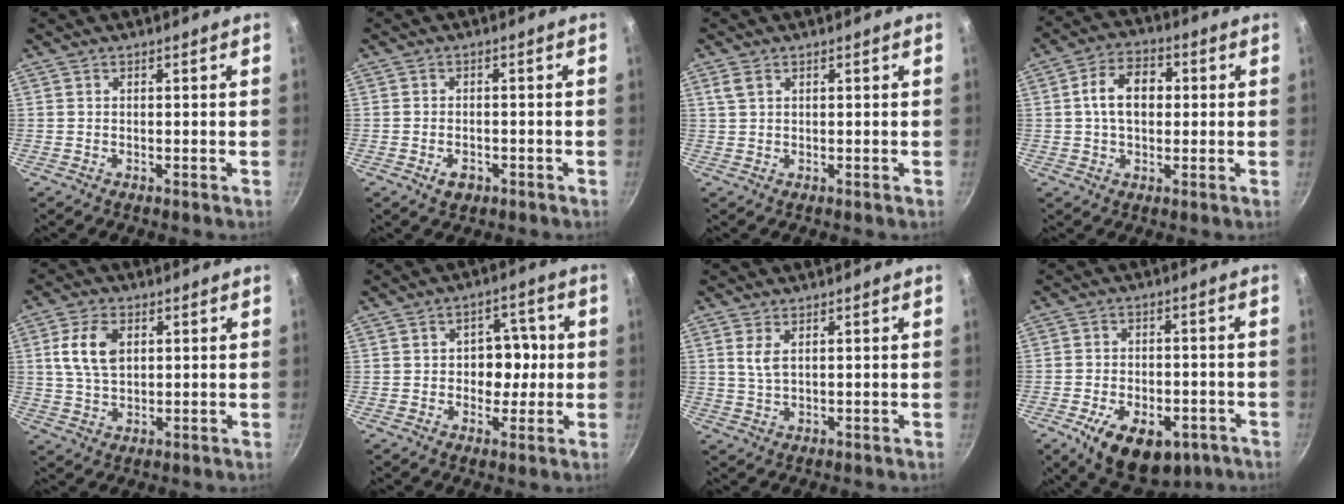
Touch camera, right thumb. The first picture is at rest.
{"total": 3.1, "force": [-1.5, 2.0, 1.8], "torque": [-0.027, 0.014, -0.018]}
{"total": 2.0, "force": [1.0, 1.1, 1.3], "torque": [-0.025, 0.001, 0.022]}
{"total": 9.4, "force": [1.0, 6.4, 6.9], "torque": [-0.095, 0.019, 0.006]}
{"total": 8.5, "force": [2.3, 5.2, 6.3], "torque": [-0.113, -0.001, 0.042]}
{"total": 7.6, "force": [0.0, 5.9, 4.8], "torque": [-0.015, 0.008, -0.005]}
{"total": 3.3, "force": [1.3, 1.6, 2.6], "torque": [-0.052, -0.009, 0.028]}
{"total": 15.6, "force": [-7.2, 9.3, 10.3], "torque": [-0.142, 0.016, -0.093]}